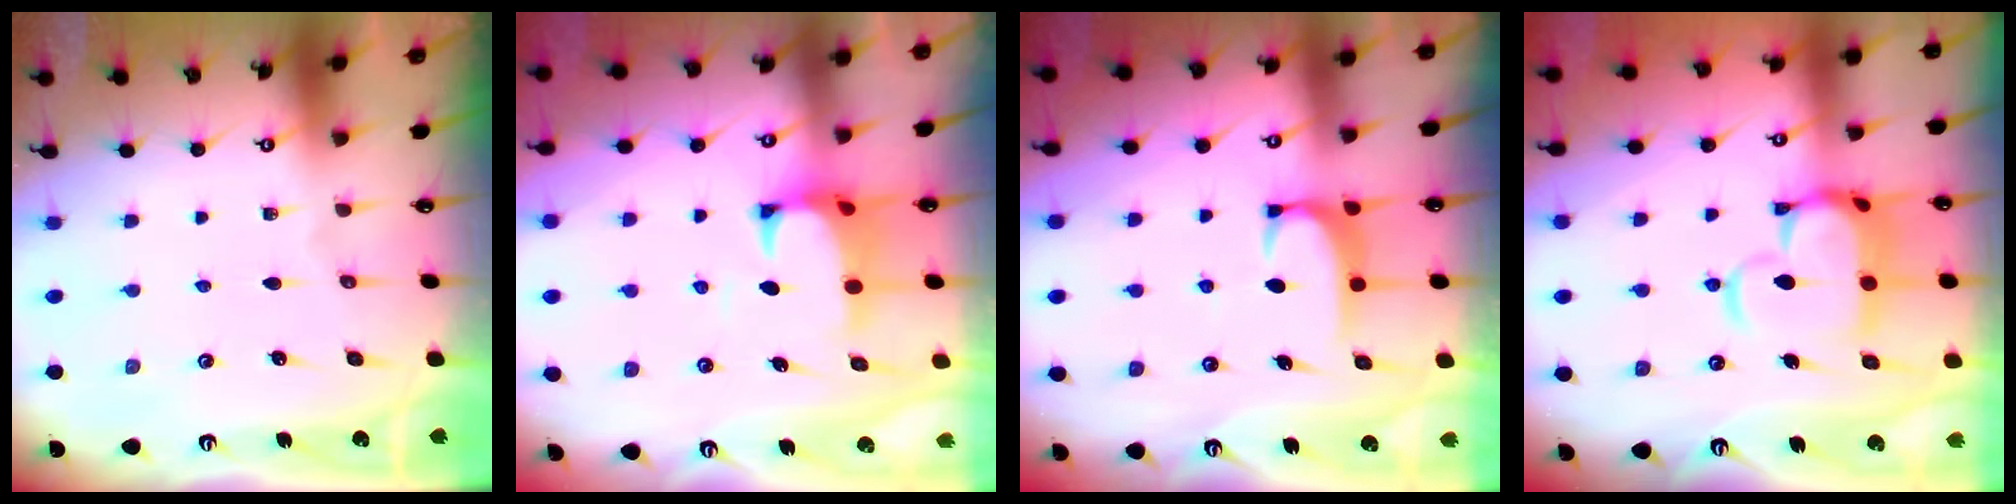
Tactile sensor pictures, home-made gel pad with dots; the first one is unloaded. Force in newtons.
{"total": 1.3, "press": 0.8, "slide": 1.0}
{"total": 1.9, "press": 1.9, "slide": 0.6}
{"total": 10.0, "press": 9.8, "slide": 1.5}